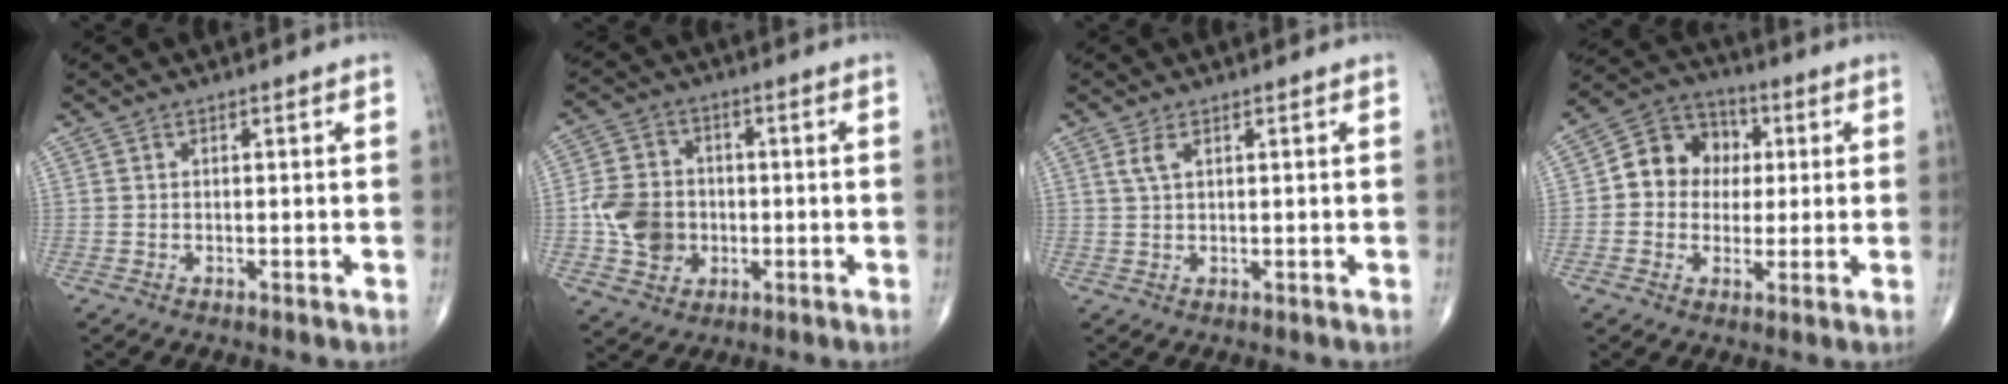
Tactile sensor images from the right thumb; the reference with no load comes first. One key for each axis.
{"total": 9.9, "fx": -1.3, "fy": 8.3, "fz": 5.1, "tx": -0.071, "ty": 0.011, "tz": -0.024}
{"total": 2.0, "fx": 0.9, "fy": 0.8, "fz": 1.5, "tx": -0.038, "ty": 0.006, "tz": 0.025}
{"total": 10.5, "fx": 1.1, "fy": 9.1, "fz": 5.2, "tx": -0.043, "ty": 0.022, "tz": 0.006}